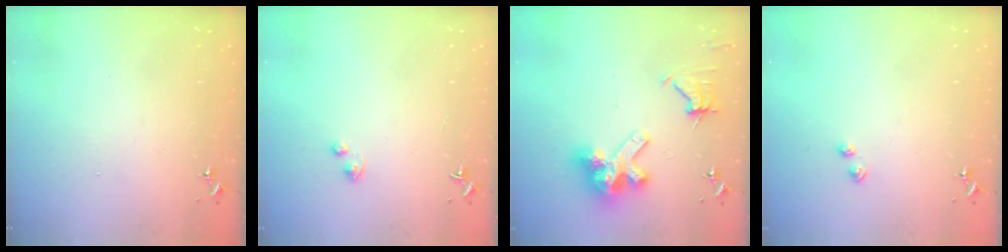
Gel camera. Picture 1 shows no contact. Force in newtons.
{"total": 1.5, "press": 1.5, "slide": 0.4}
{"total": 14.8, "press": 14.7, "slide": 1.8}
{"total": 2.2, "press": 2.1, "slide": 0.5}